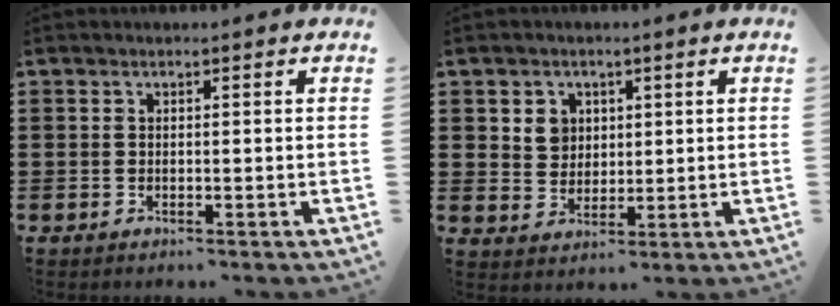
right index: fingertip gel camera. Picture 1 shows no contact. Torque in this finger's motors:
{"motor_torque": [0.04, -0.02, 0.09, 0.05]}